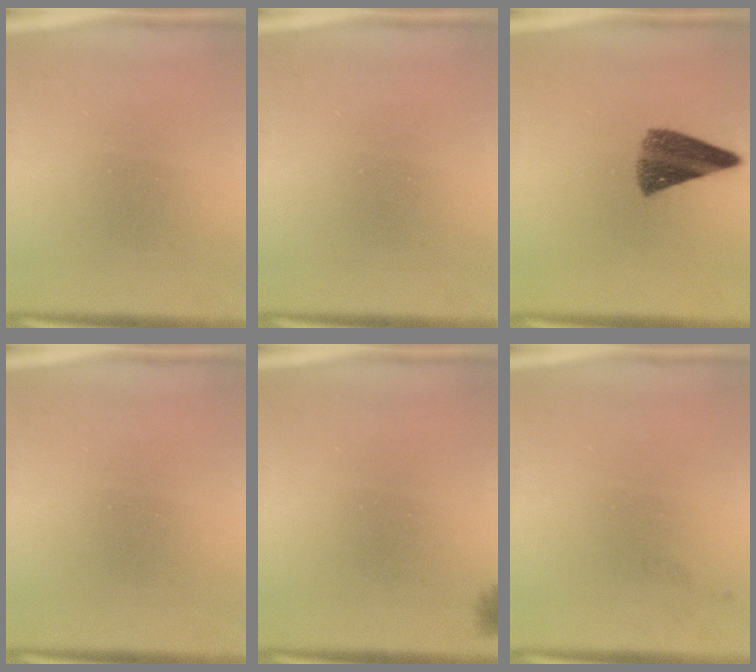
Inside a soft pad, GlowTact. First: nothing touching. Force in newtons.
{"total": 0.0}
{"total": 7.6}
{"total": 0.0}
{"total": 1.6}
{"total": 1.1}